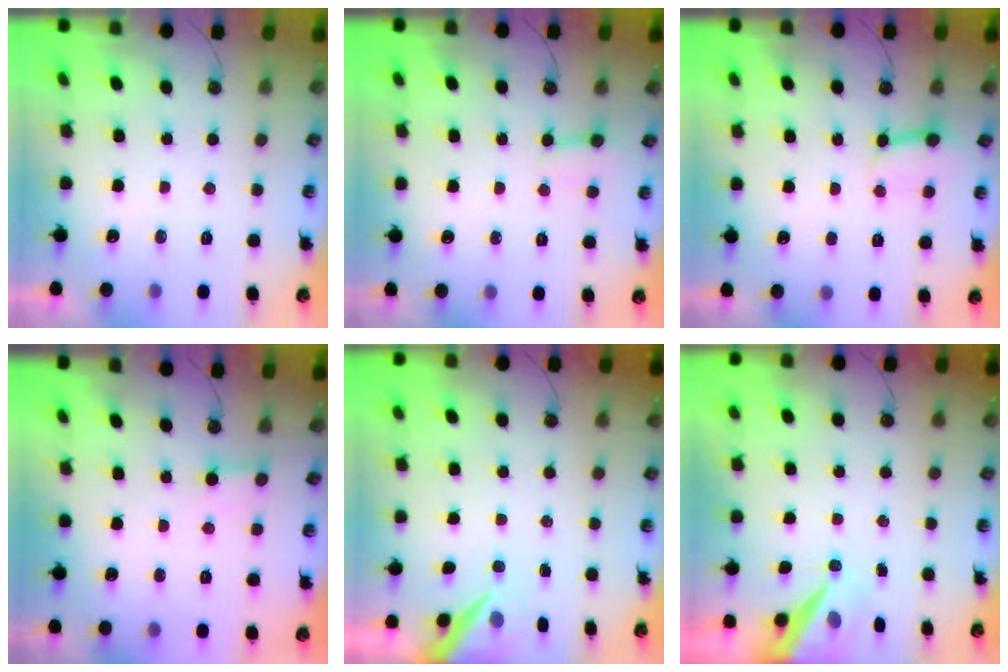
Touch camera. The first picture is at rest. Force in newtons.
{"total": 2.5, "press": 2.5, "slide": 0.2}
{"total": 6.1, "press": 6.1, "slide": 0.5}
{"total": 2.4, "press": 2.4, "slide": 0.0}
{"total": 6.0, "press": 5.9, "slide": 0.9}
{"total": 8.7, "press": 8.6, "slide": 1.0}